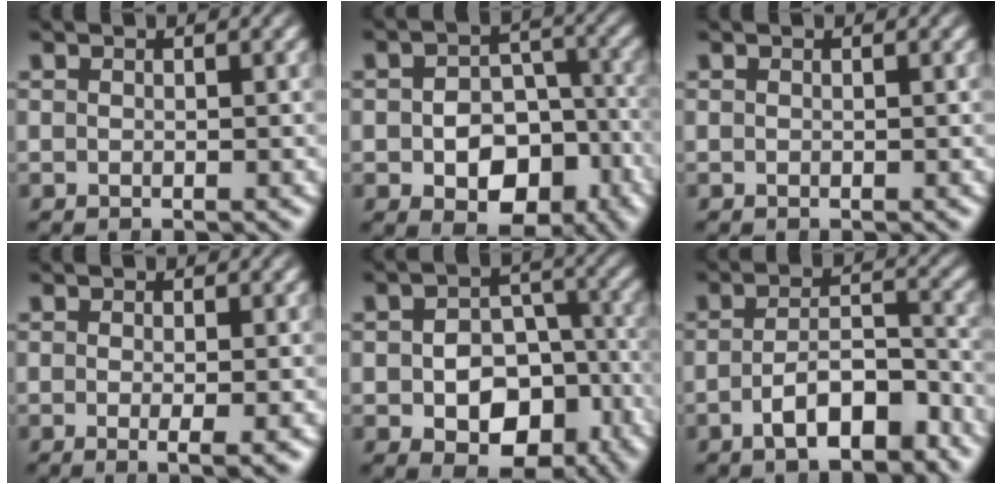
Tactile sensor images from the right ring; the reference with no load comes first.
{"total": 6.8, "force": [-2.9, 4.7, 3.9], "torque": [-0.050, -0.031, -0.036]}
{"total": 0.0}
{"total": 2.4, "force": [-0.9, 0.2, 2.3], "torque": [-0.040, -0.015, -0.010]}
{"total": 7.9, "force": [-3.5, 5.4, 4.6], "torque": [-0.062, -0.039, -0.037]}
{"total": 5.6, "force": [-3.7, 2.3, 3.6], "torque": [-0.054, -0.019, -0.054]}